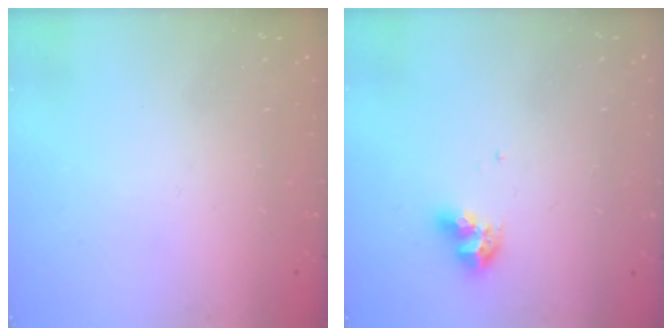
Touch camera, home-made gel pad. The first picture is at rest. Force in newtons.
{"total": 9.0, "press": 9.0, "slide": 0.9}